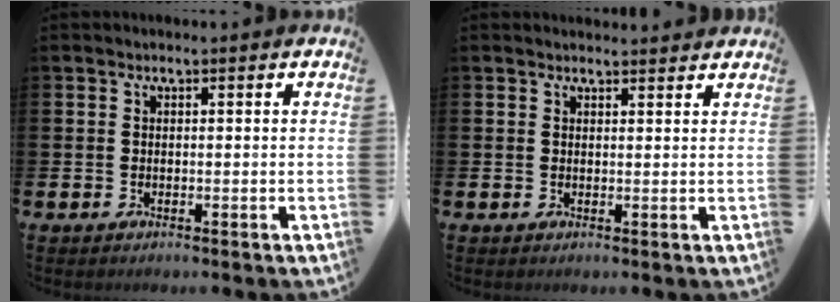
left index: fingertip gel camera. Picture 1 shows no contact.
{"total": 1.5, "force": [1.5, 0.2, 0.0], "torque": [0.010, -0.007, 0.024]}